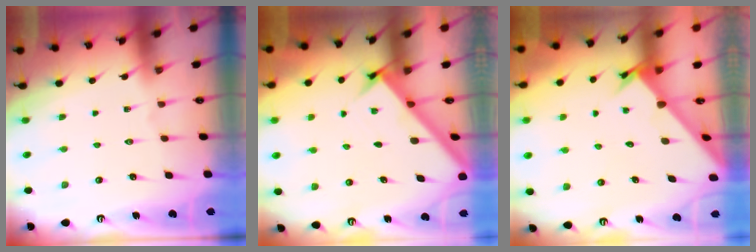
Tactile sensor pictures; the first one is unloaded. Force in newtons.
{"total": 2.6, "press": 2.6, "slide": 0.3}
{"total": 2.2, "press": 2.2, "slide": 0.0}